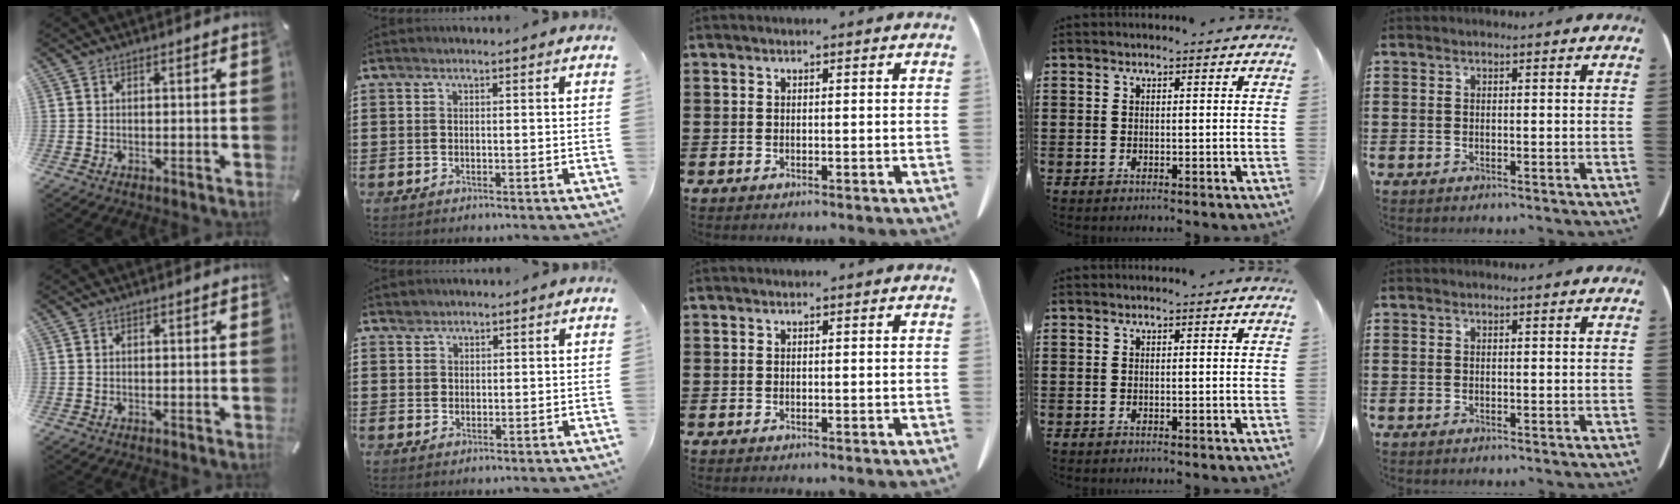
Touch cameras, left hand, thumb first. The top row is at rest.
{"index": {"total": 1.7, "force": [1.3, 1.1, -0.1], "torque": [-0.002, 0.002, 0.027]}}